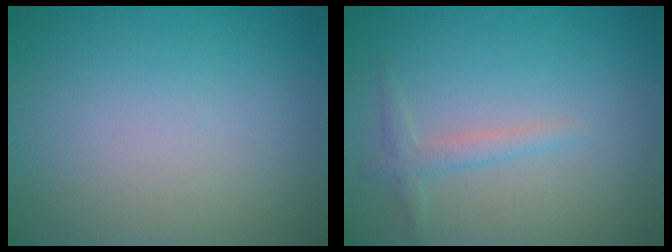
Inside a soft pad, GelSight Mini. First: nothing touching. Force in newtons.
{"total": 1.5, "press": 1.5, "slide": 0.1}